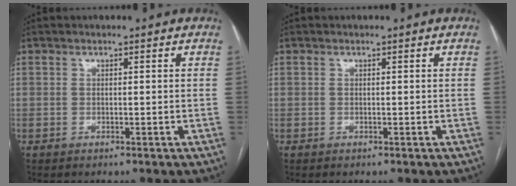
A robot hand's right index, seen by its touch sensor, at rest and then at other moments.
{"total": 0.0}